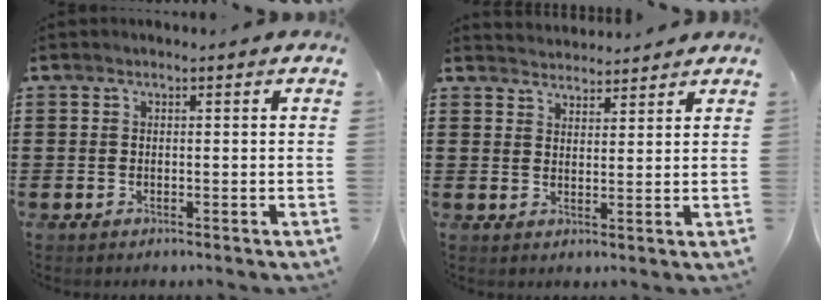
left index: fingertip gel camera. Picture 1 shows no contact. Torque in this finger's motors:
{"motor_torque": [-0.39, 0.52, 0.01, -0.01]}